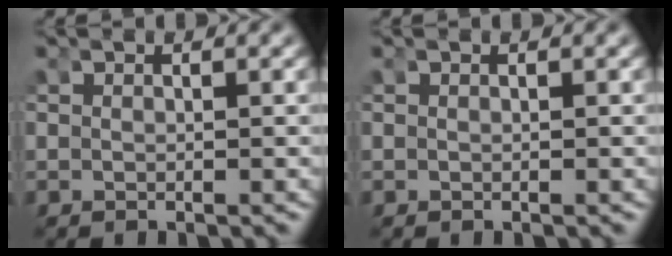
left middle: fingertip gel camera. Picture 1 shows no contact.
{"total": 0.0}